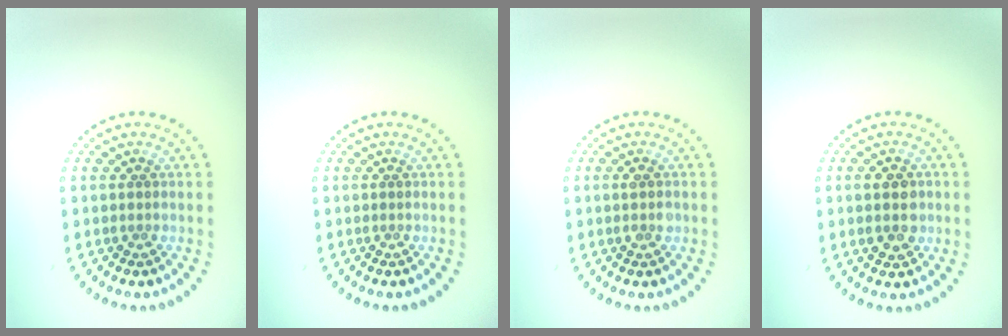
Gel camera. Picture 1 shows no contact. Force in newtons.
{"total": 0.0}
{"total": 1.2, "press": 1.1, "slide": 0.3}
{"total": 3.0, "press": 3.0, "slide": 0.1}